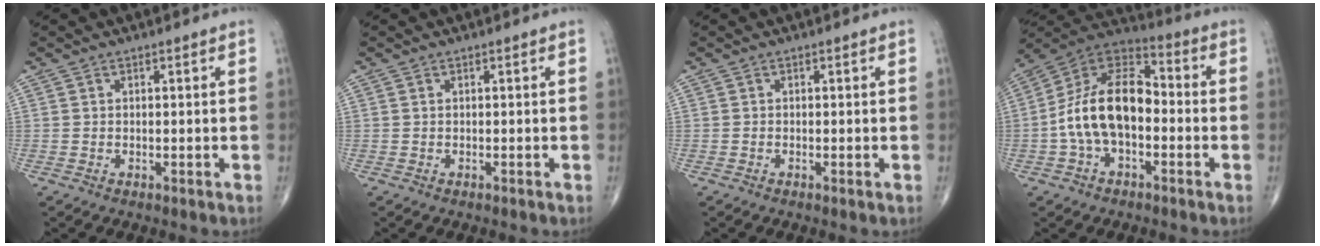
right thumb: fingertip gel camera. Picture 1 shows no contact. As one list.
[{"total": 0.0}, {"total": 0.0}, {"total": 15.9, "force": [-2.2, 9.1, 12.8], "torque": [-0.223, 0.047, -0.050]}]